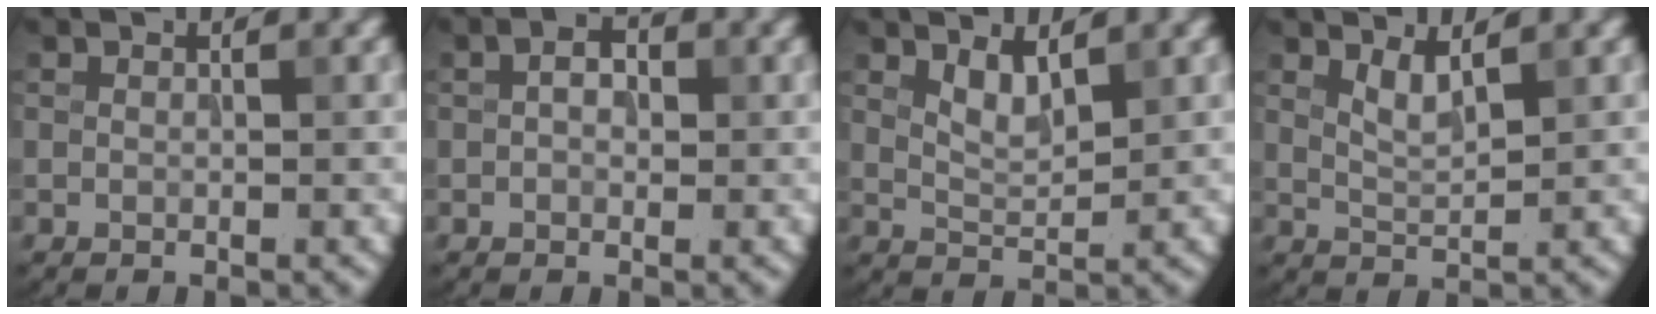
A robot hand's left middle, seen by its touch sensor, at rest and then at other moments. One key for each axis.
{"total": 2.3, "fx": 0.4, "fy": 1.6, "fz": 1.7, "tx": -0.022, "ty": 0.003, "tz": -0.005}
{"total": 2.3, "fx": 1.4, "fy": 0.8, "fz": 1.6, "tx": -0.032, "ty": -0.006, "tz": 0.031}
{"total": 1.9, "fx": 1.3, "fy": 0.5, "fz": 1.3, "tx": -0.028, "ty": -0.007, "tz": 0.029}